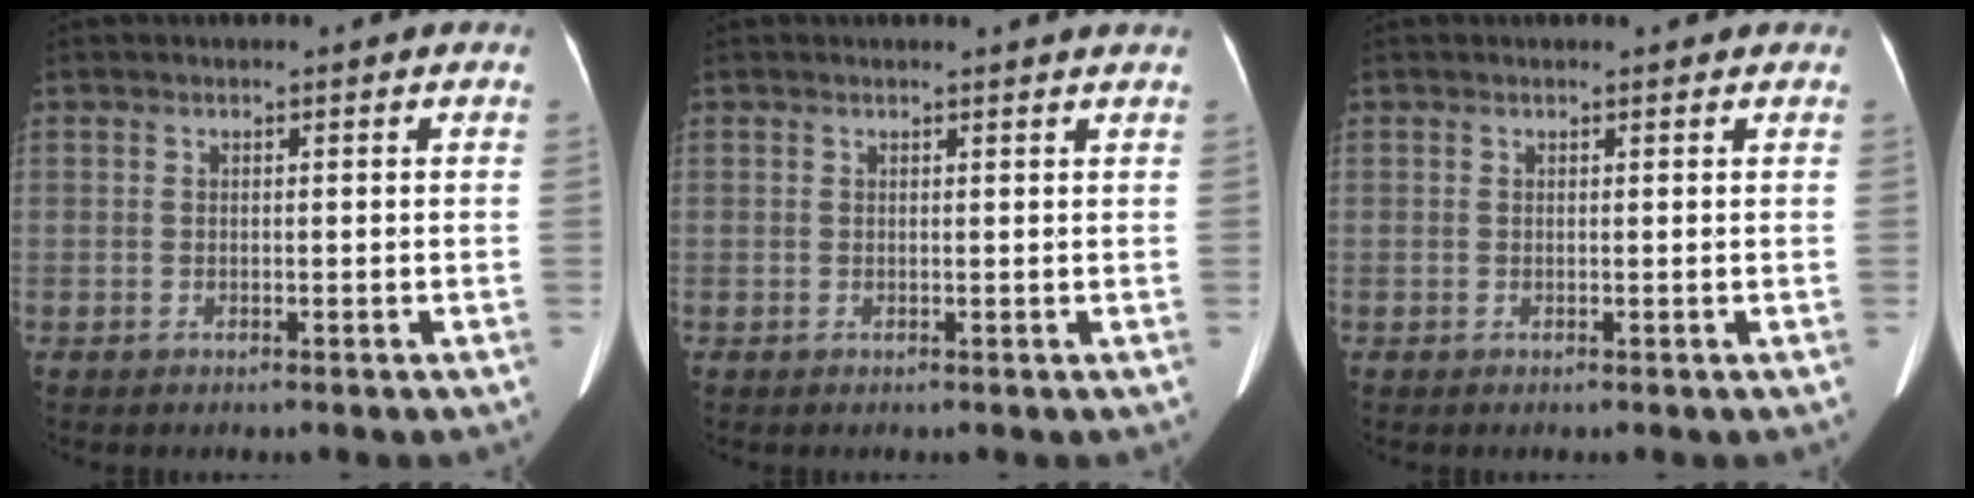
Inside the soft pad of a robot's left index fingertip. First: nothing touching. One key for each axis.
{"total": 1.7, "fx": 1.6, "fy": -0.4, "fz": 0.4, "tx": -0.014, "ty": -0.004, "tz": 0.014}
{"total": 1.0, "fx": 1.0, "fy": 0.2, "fz": 0.2, "tx": -0.012, "ty": 0.005, "tz": 0.009}